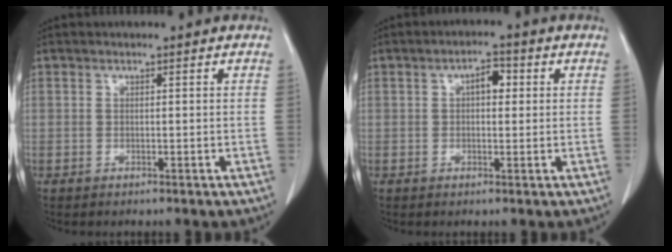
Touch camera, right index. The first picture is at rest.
{"total": 3.3, "force": [0.7, 1.6, 2.8], "torque": [-0.044, 0.012, 0.008]}